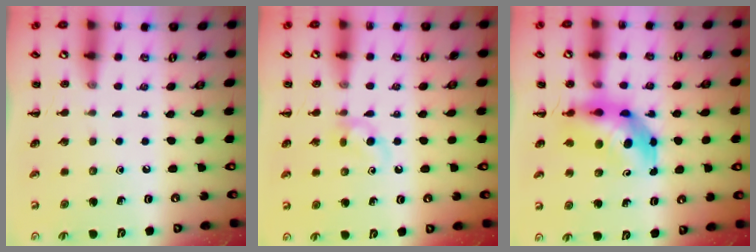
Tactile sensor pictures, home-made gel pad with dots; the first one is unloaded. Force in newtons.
{"total": 5.1, "press": 4.7, "slide": 1.9}
{"total": 6.5, "press": 6.2, "slide": 1.8}